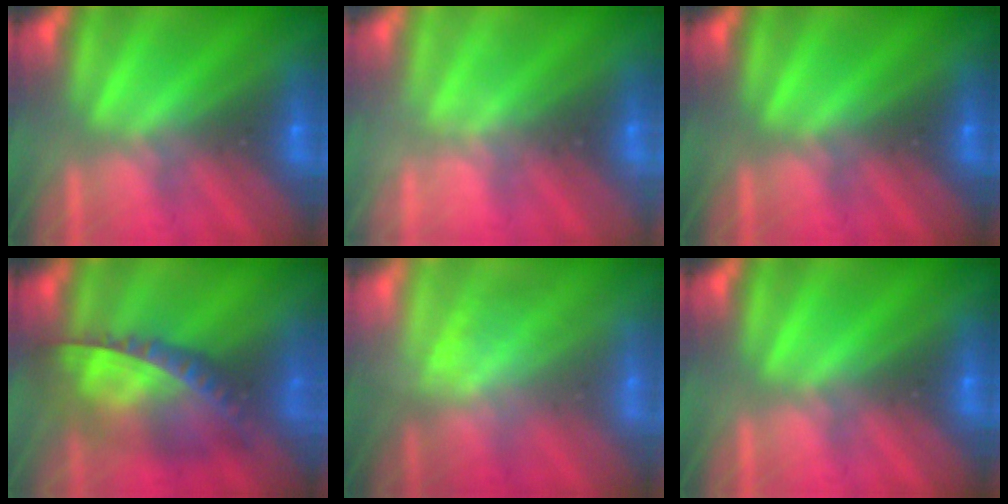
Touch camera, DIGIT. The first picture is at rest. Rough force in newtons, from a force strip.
{"total": 2.0}
{"total": 0.0}
{"total": 11.8}
{"total": 1.6}
{"total": 0.0}